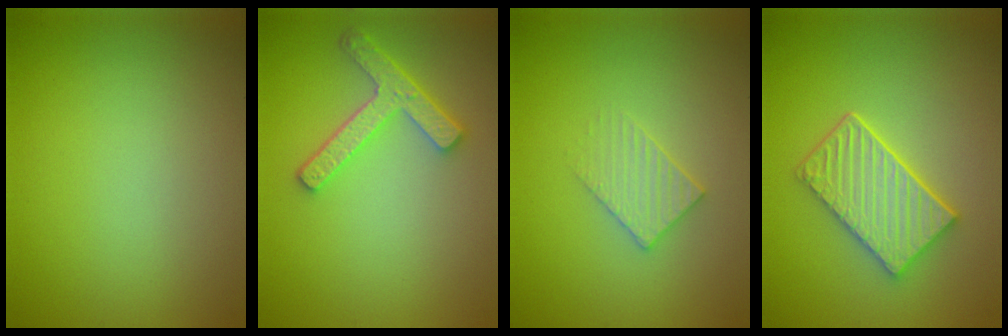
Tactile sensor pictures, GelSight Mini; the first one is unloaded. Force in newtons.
{"total": 4.3, "press": 3.4, "slide": 2.6}
{"total": 2.1, "press": 2.0, "slide": 0.3}
{"total": 4.8, "press": 4.2, "slide": 2.5}